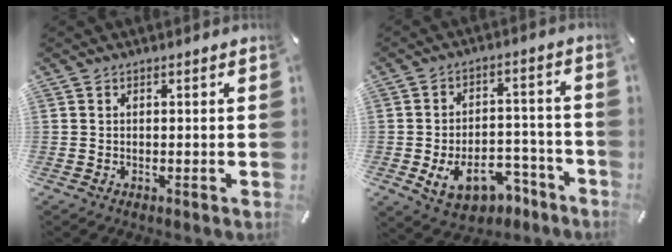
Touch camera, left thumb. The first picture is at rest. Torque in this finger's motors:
{"motor_torque": [-0.51, 1.79, 0.39, 0.34, 0.07]}